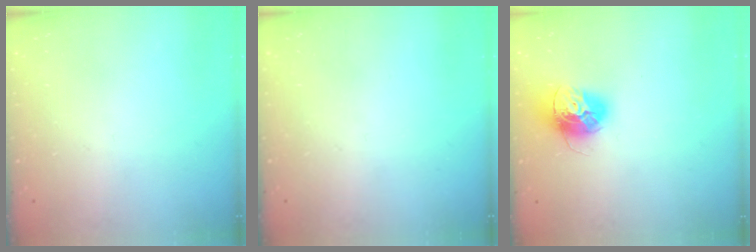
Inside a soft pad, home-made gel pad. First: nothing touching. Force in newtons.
{"total": 0.0}
{"total": 15.0, "press": 14.9, "slide": 1.3}